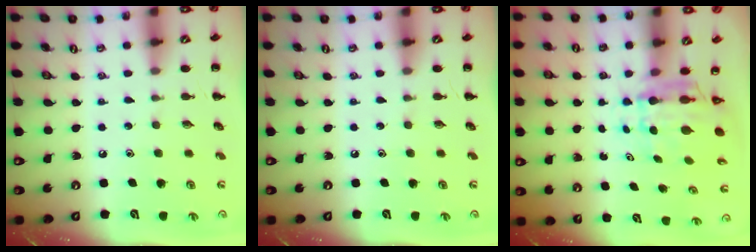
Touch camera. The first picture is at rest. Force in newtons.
{"total": 0.0}
{"total": 5.7, "press": 5.4, "slide": 1.9}